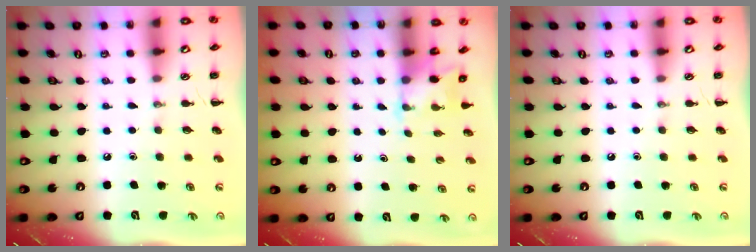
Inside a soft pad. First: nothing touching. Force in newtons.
{"total": 2.1, "press": 2.0, "slide": 0.6}
{"total": 0.0}